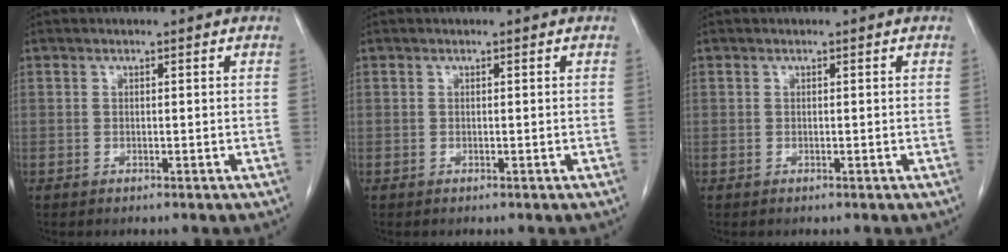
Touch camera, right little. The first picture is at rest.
{"total": 0.0}
{"total": 0.0}